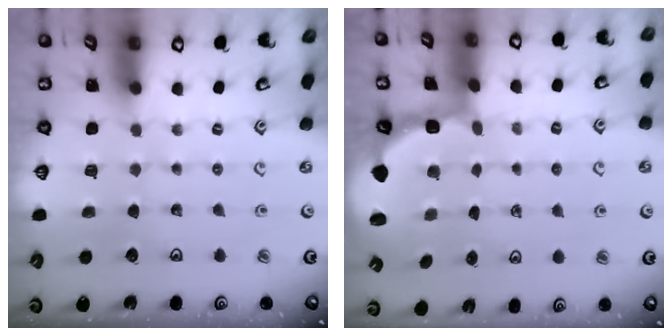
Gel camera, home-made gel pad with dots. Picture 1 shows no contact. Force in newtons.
{"total": 2.5, "press": 1.9, "slide": 1.6}